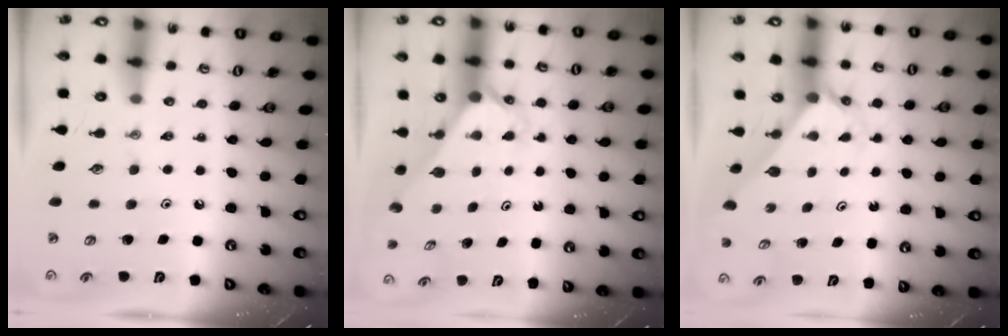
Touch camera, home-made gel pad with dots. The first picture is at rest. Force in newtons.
{"total": 2.0, "press": 2.0, "slide": 0.2}
{"total": 2.0, "press": 2.0, "slide": 0.2}